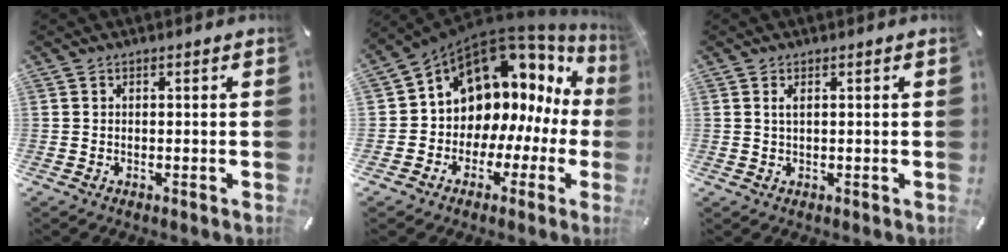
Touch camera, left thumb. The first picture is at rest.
{"total": 11.1, "force": [7.0, 7.8, 3.6], "torque": [-0.068, -0.087, 0.128]}
{"total": 1.6, "force": [0.5, 0.5, 1.4], "torque": [-0.028, 0.001, 0.008]}